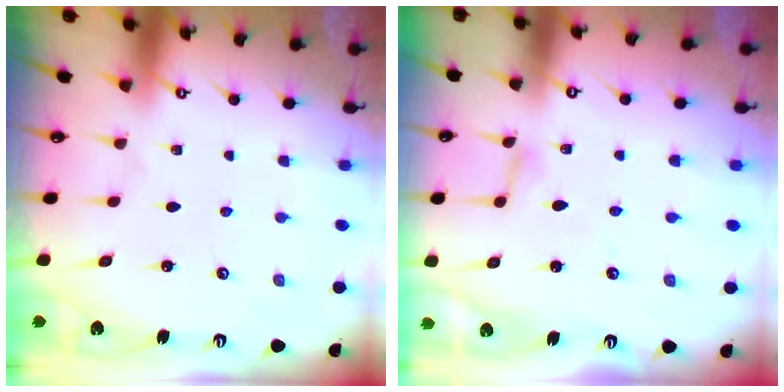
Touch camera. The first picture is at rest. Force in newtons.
{"total": 2.6, "press": 2.6, "slide": 0.3}